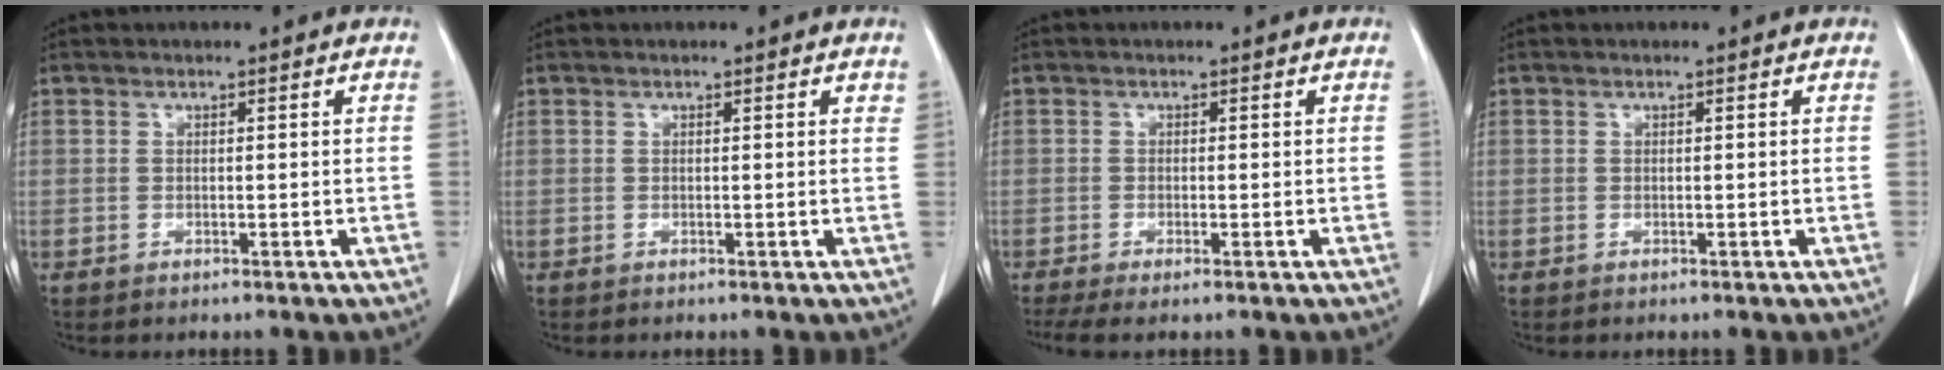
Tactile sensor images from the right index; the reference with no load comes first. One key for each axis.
{"total": 0.6, "fx": 0.4, "fy": 0.2, "fz": 0.3, "tx": -0.002, "ty": 0.001, "tz": 0.001}
{"total": 3.8, "fx": -2.7, "fy": 0.5, "fz": 2.6, "tx": -0.046, "ty": -0.010, "tz": -0.046}
{"total": 0.0}